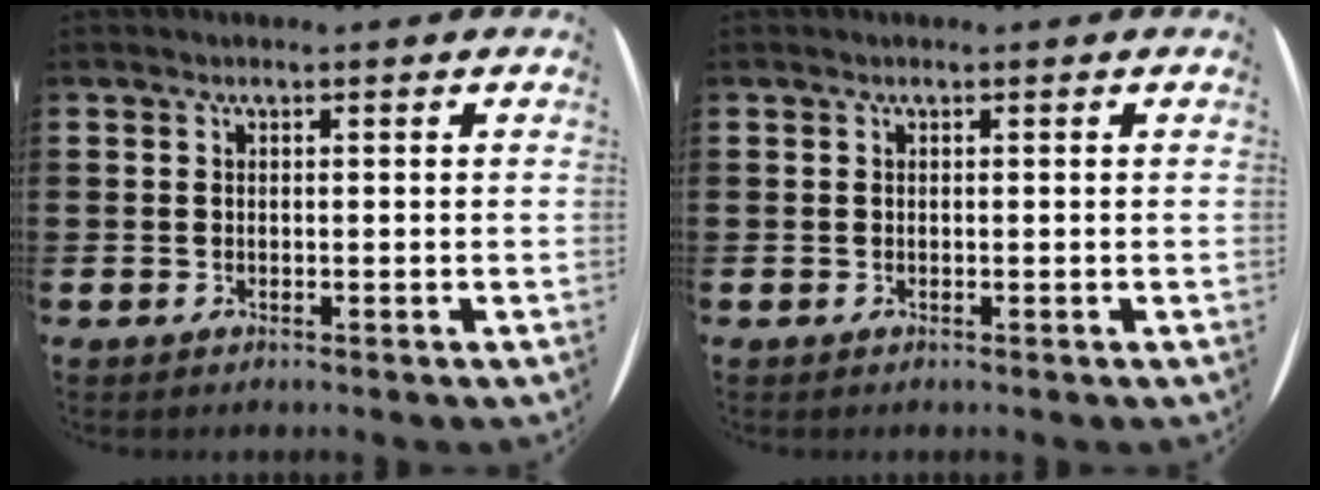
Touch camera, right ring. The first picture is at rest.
{"total": 0.0}